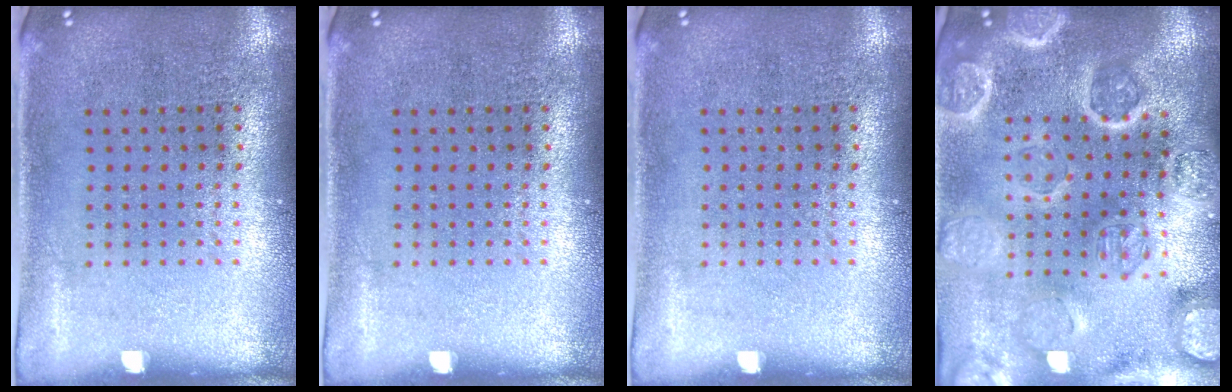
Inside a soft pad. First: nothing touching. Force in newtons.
{"total": 0.0}
{"total": 0.0}
{"total": 4.3, "press": 3.9, "slide": 1.8}